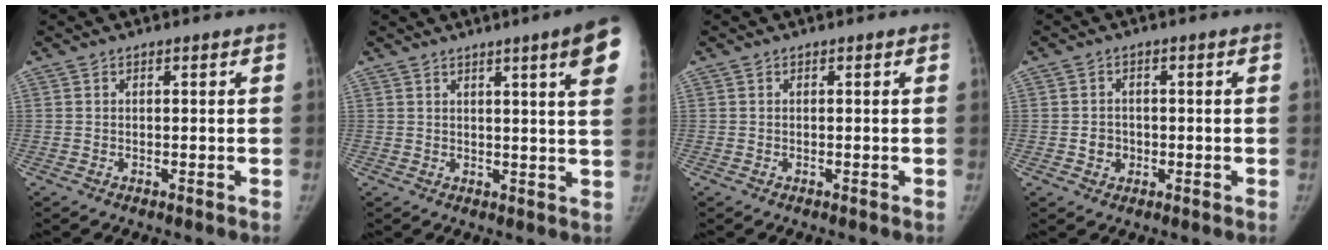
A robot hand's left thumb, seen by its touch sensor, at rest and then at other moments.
{"total": 10.8, "force": [5.5, 0.4, 9.4], "torque": [-0.112, -0.019, 0.056]}
{"total": 0.0}
{"total": 2.9, "force": [-0.6, 2.7, 1.0], "torque": [0.001, 0.007, -0.008]}